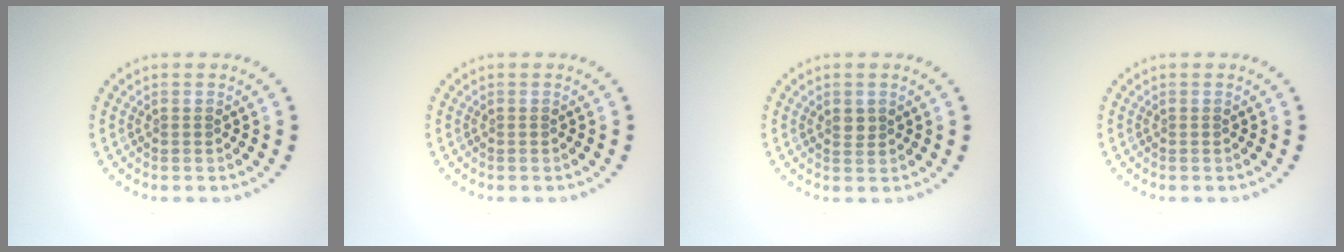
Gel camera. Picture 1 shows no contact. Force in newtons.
{"total": 0.0}
{"total": 1.2, "press": 1.0, "slide": 0.5}
{"total": 0.0}